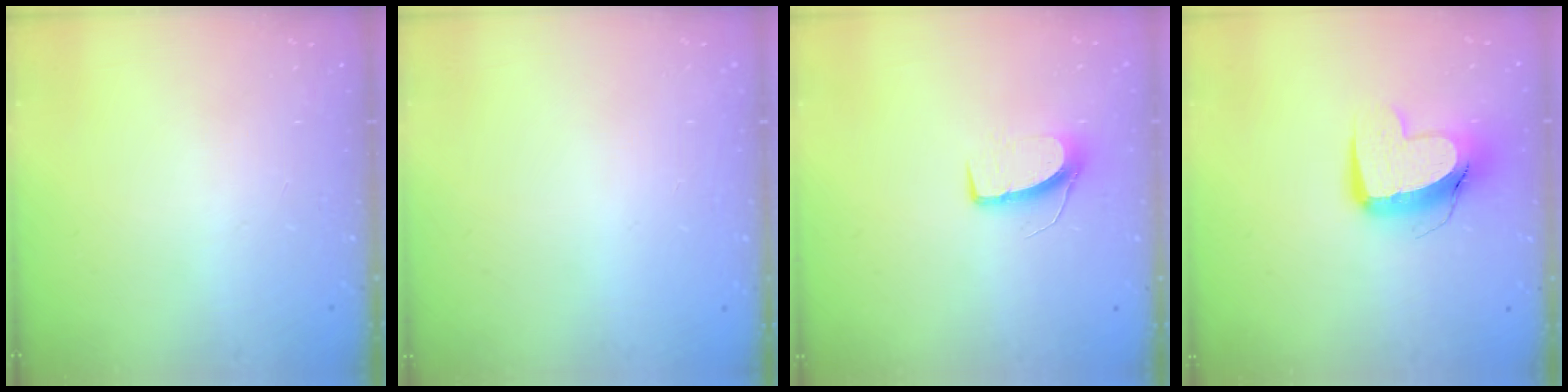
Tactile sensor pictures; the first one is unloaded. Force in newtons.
{"total": 0.0}
{"total": 7.8, "press": 7.8, "slide": 0.5}
{"total": 13.0, "press": 12.9, "slide": 1.7}